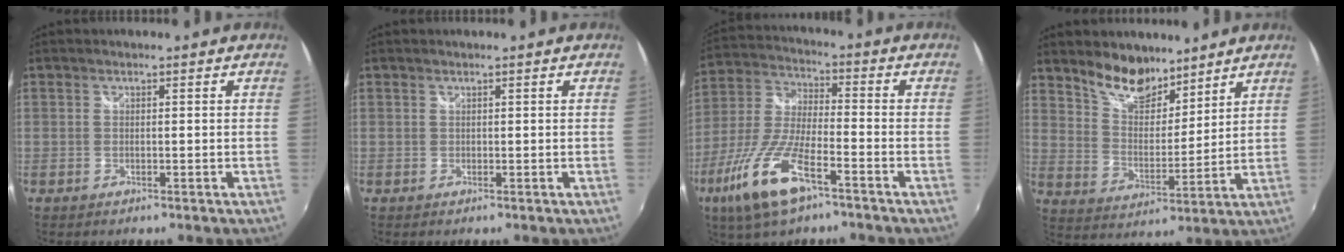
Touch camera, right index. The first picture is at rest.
{"total": 0.0}
{"total": 15.4, "force": [-8.7, 4.5, 11.9], "torque": [-0.265, -0.026, -0.172]}
{"total": 10.2, "force": [8.2, 4.4, 4.1], "torque": [-0.068, -0.001, 0.151]}